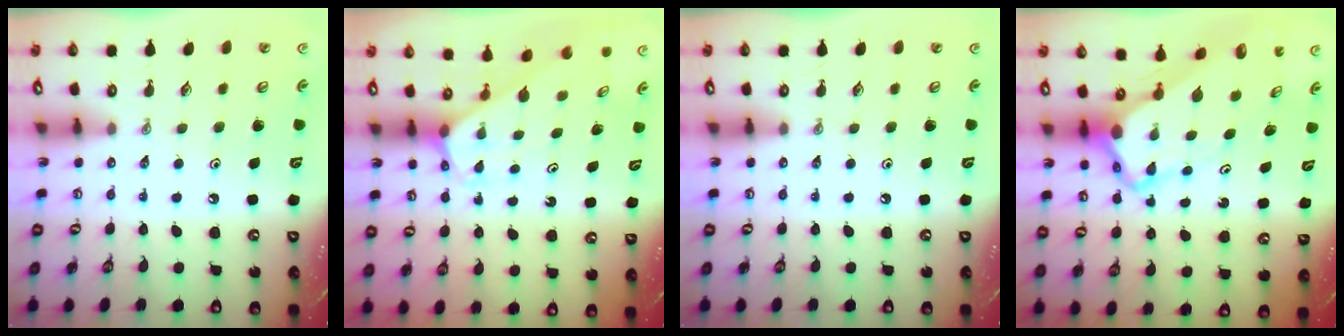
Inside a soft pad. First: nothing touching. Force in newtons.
{"total": 3.6, "press": 3.6, "slide": 0.3}
{"total": 0.0}
{"total": 8.7, "press": 8.7, "slide": 0.6}